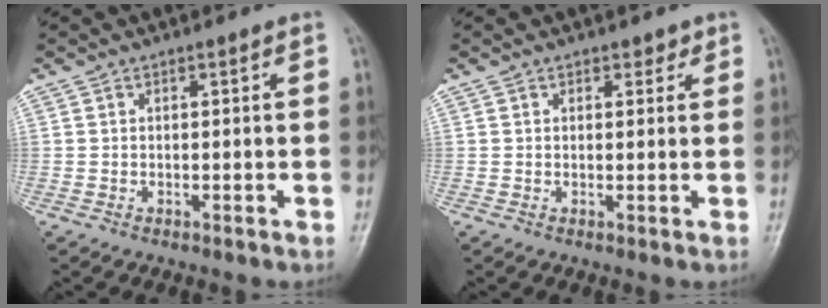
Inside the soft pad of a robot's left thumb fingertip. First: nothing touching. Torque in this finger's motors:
{"motor_torque": [-0.36, 0.05, -0.29, -0.18, 0.06]}